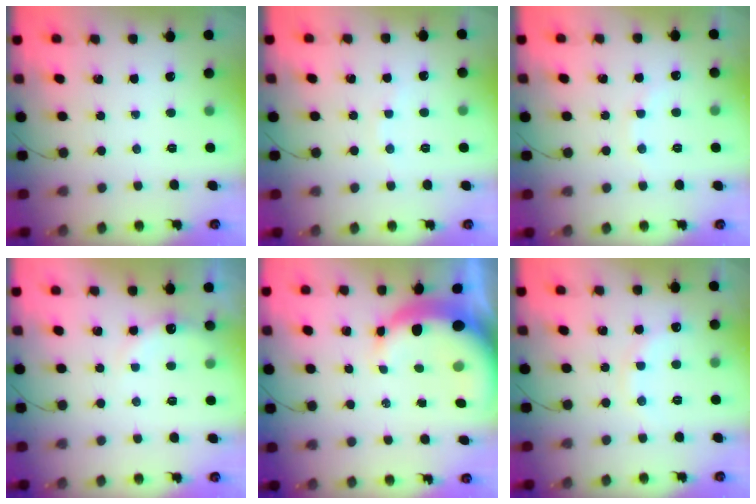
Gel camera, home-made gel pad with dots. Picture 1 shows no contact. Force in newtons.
{"total": 2.3, "press": 2.1, "slide": 0.7}
{"total": 6.4, "press": 6.3, "slide": 1.2}
{"total": 7.5, "press": 7.4, "slide": 1.5}
{"total": 10.3, "press": 10.1, "slide": 2.2}
{"total": 8.0, "press": 7.8, "slide": 1.3}